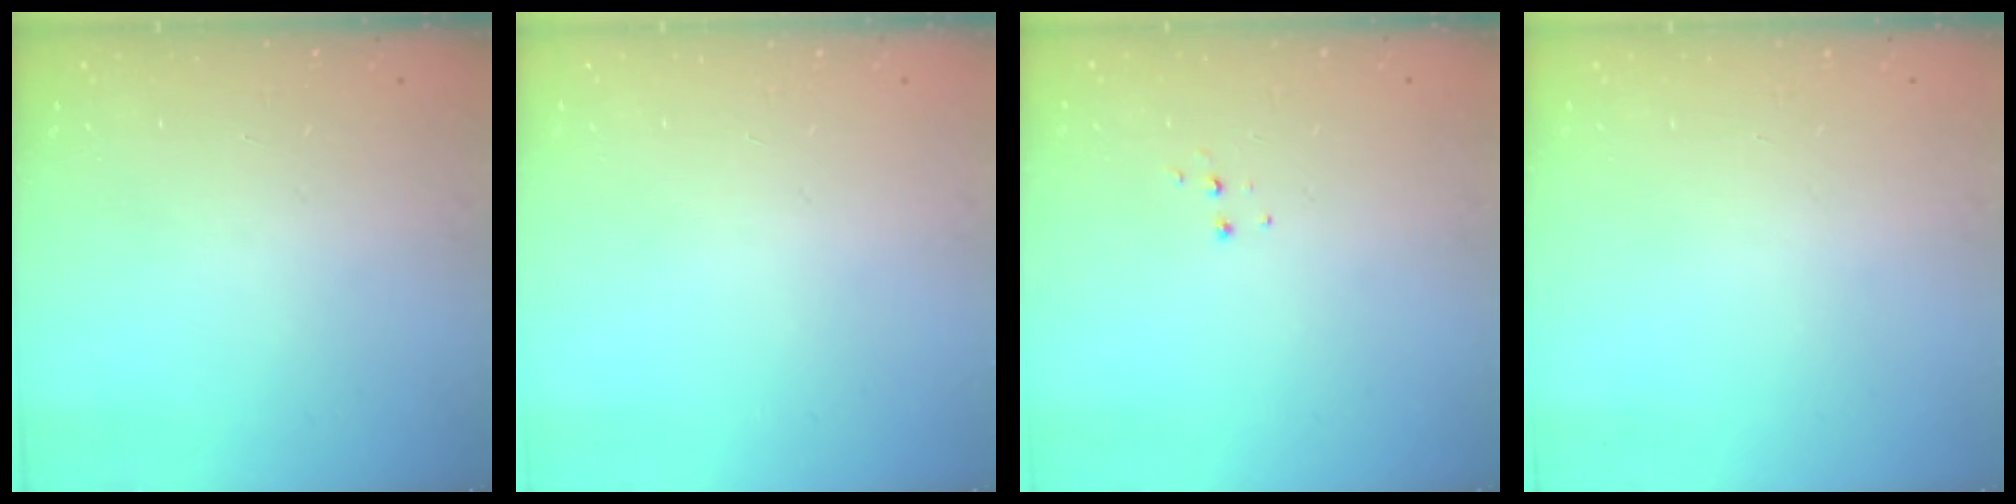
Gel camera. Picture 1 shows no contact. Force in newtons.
{"total": 0.0}
{"total": 3.9, "press": 3.9, "slide": 0.4}
{"total": 0.0}